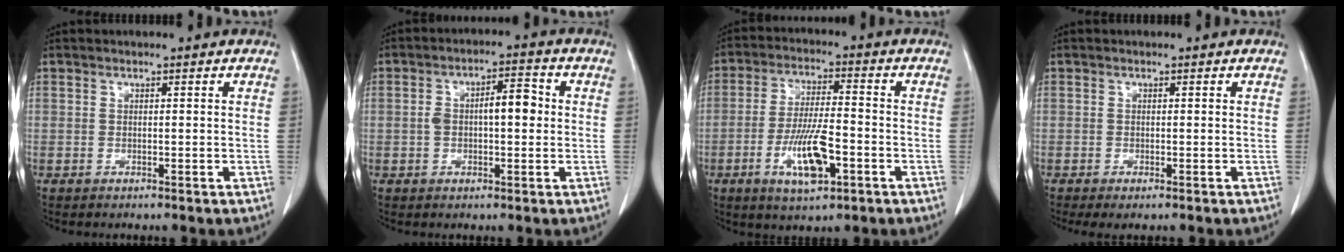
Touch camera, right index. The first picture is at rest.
{"total": 6.5, "force": [0.3, 2.4, 6.0], "torque": [-0.111, 0.024, 0.004]}
{"total": 10.0, "force": [-3.7, 2.3, 9.0], "torque": [-0.174, -0.006, -0.062]}
{"total": 1.8, "force": [-1.1, 0.5, 1.4], "torque": [-0.020, -0.003, -0.016]}